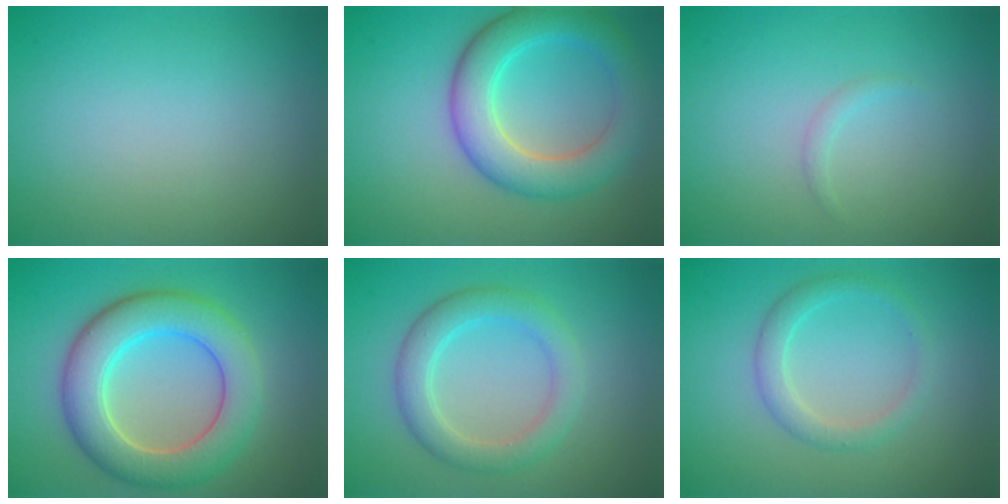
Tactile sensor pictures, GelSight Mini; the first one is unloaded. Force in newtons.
{"total": 6.3, "press": 6.3, "slide": 0.2}
{"total": 0.7, "press": 0.7, "slide": 0.1}
{"total": 7.7, "press": 7.6, "slide": 0.5}
{"total": 3.8, "press": 3.8, "slide": 0.1}
{"total": 2.2, "press": 2.2, "slide": 0.0}